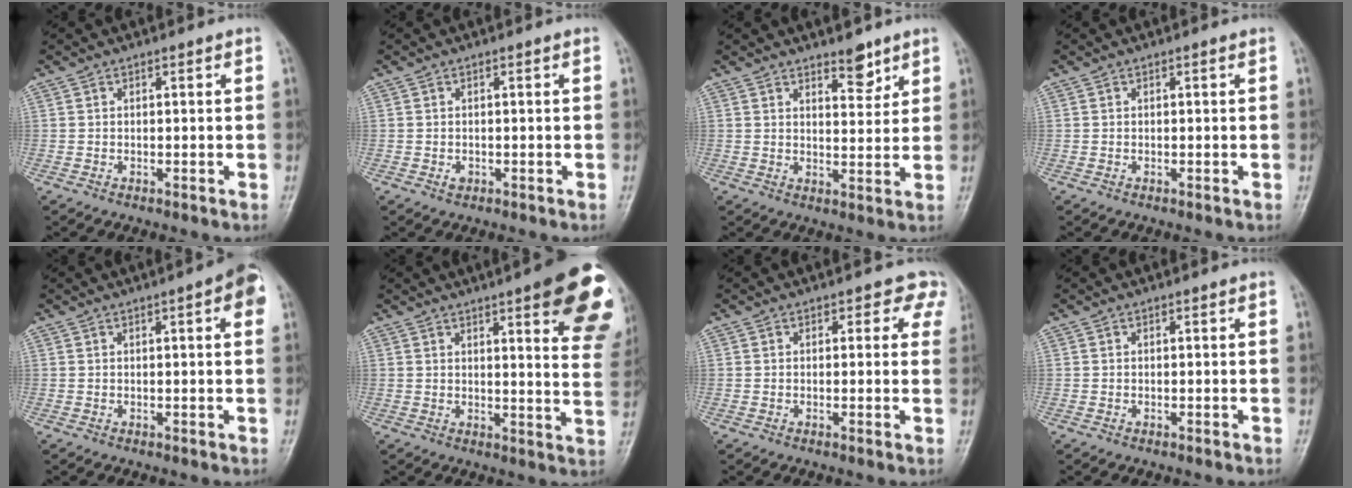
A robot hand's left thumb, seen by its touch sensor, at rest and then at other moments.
{"total": 0.8, "force": [-0.4, 0.7, 0.3], "torque": [-0.002, 0.000, -0.003]}
{"total": 4.5, "force": [3.4, 1.9, 2.3], "torque": [-0.013, -0.026, 0.052]}
{"total": 0.0}
{"total": 5.3, "force": [1.8, 1.2, 4.8], "torque": [-0.051, 0.004, 0.014]}
{"total": 19.4, "force": [9.8, 4.6, 16.1], "torque": [-0.175, -0.035, 0.107]}
{"total": 3.8, "force": [2.4, 2.6, 1.4], "torque": [0.024, -0.007, 0.008]}
{"total": 0.0}